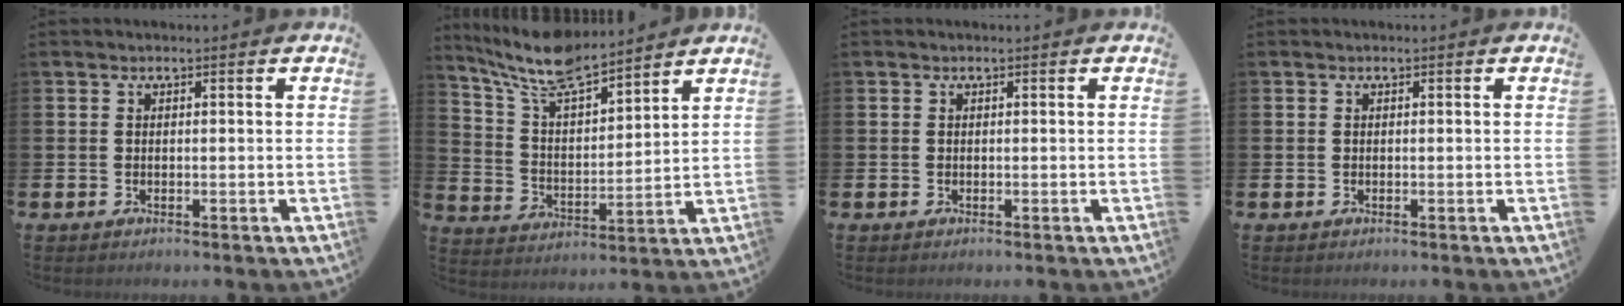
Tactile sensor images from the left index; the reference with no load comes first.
{"total": 9.2, "force": [8.4, 2.0, 3.3], "torque": [-0.103, -0.042, 0.153]}
{"total": 0.0}
{"total": 0.0}